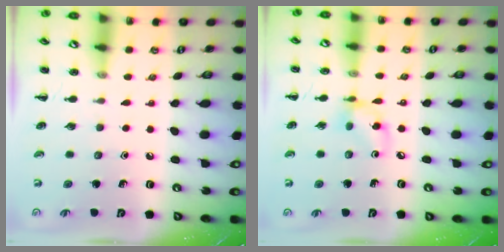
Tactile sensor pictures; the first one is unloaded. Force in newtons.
{"total": 7.0, "press": 6.9, "slide": 0.3}